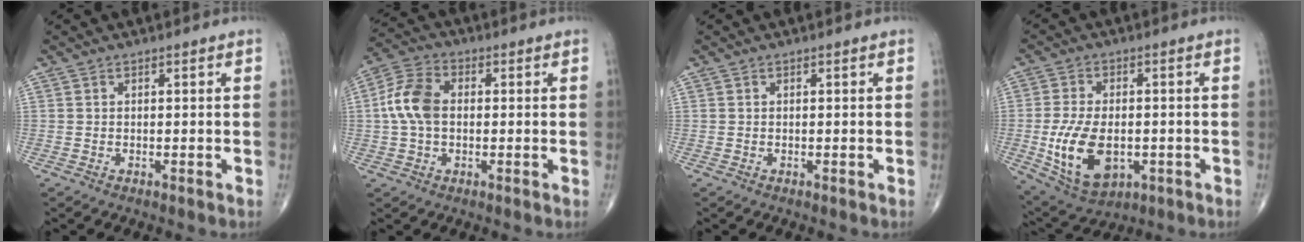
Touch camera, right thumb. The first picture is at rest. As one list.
[{"total": 8.7, "force": [0.3, 5.7, 6.6], "torque": [-0.135, 0.023, 0.000]}, {"total": 0.0}, {"total": 13.6, "force": [-2.7, 8.0, 10.6], "torque": [-0.188, -0.004, -0.030]}]